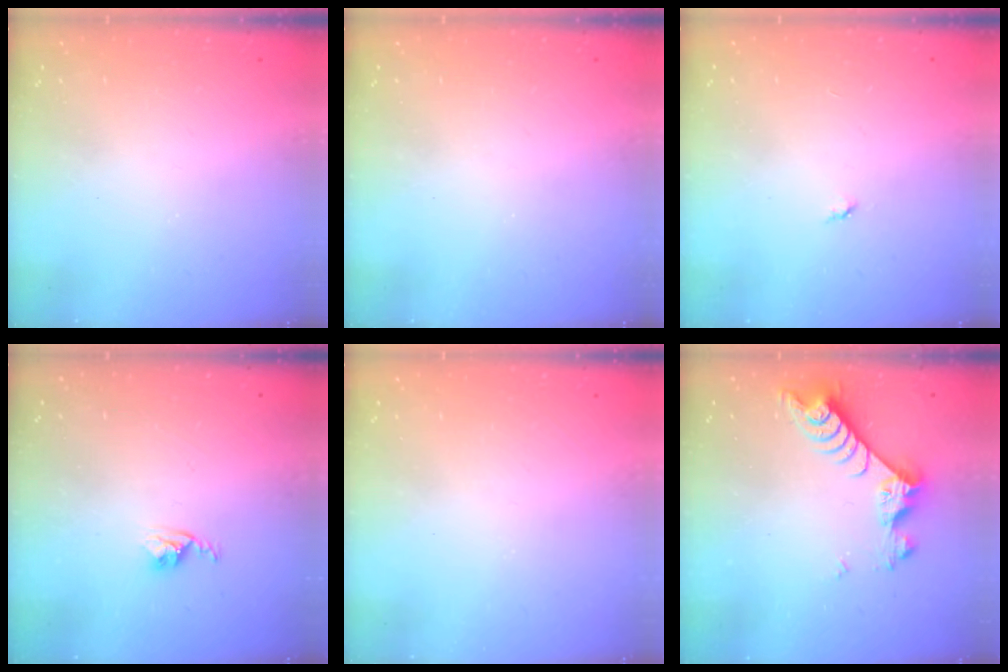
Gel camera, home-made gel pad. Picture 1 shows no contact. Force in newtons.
{"total": 0.0}
{"total": 2.8, "press": 2.8, "slide": 0.4}
{"total": 2.9, "press": 2.9, "slide": 0.4}
{"total": 0.0}
{"total": 7.0, "press": 7.0, "slide": 0.5}